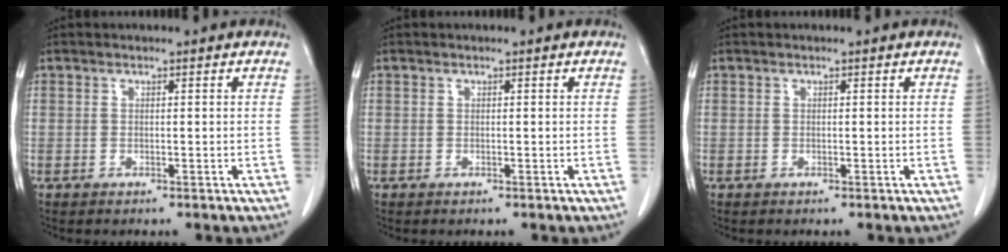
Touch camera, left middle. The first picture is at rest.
{"total": 0.0}
{"total": 0.0}